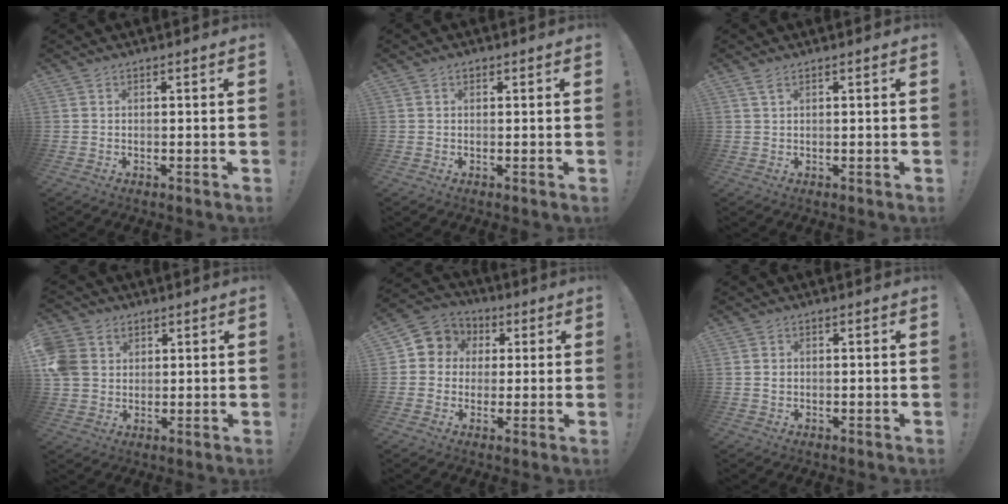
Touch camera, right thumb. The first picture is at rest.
{"total": 0.5, "force": [0.3, 0.4, 0.2], "torque": [-0.001, 0.000, 0.005]}
{"total": 1.8, "force": [1.0, 0.4, 1.4], "torque": [-0.023, -0.002, 0.017]}
{"total": 8.2, "force": [2.8, 7.1, 3.1], "torque": [-0.065, -0.008, 0.057]}
{"total": 7.5, "force": [0.9, 7.2, 1.9], "torque": [-0.029, 0.003, 0.025]}
{"total": 0.8, "force": [0.0, 0.8, 0.1], "torque": [0.000, 0.003, 0.000]}